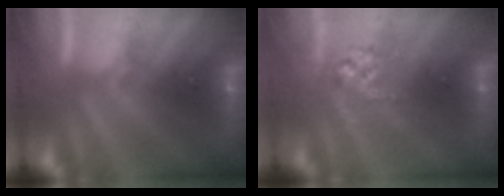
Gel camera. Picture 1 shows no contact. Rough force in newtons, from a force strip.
{"total": 2.8}